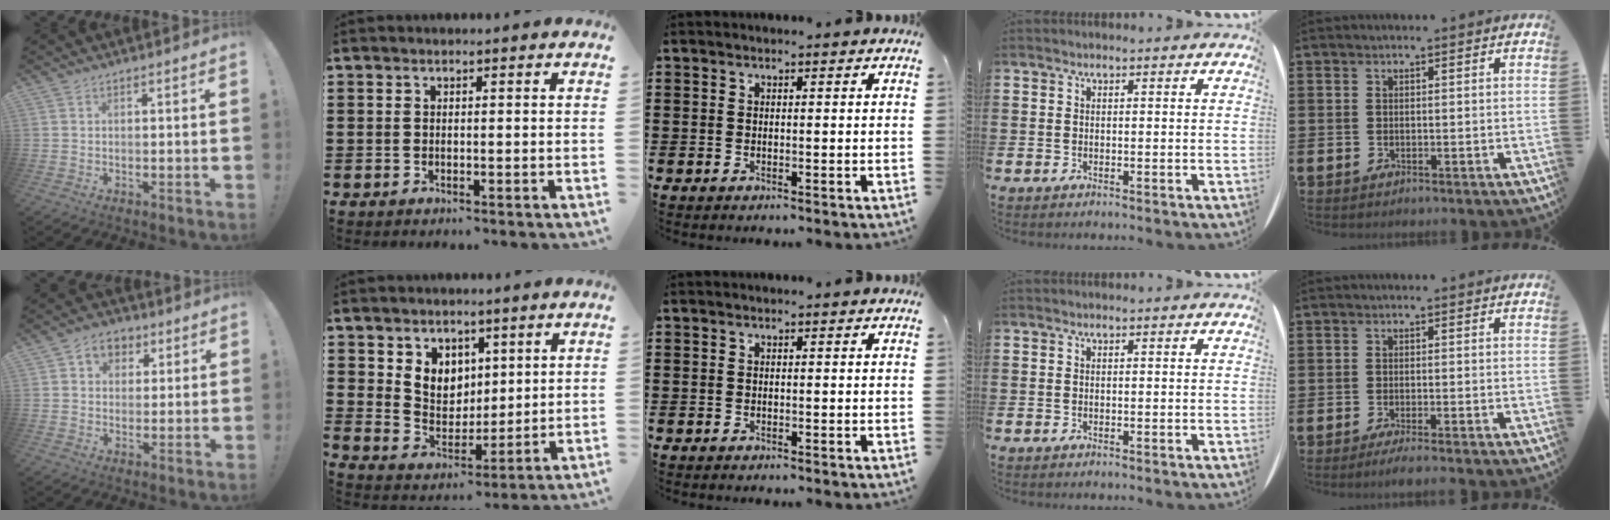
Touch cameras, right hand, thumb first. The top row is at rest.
{"thumb": {"total": 7.1, "force": [3.0, 5.8, 2.9], "torque": [-0.033, -0.009, 0.056]}, "index": {"total": 6.2, "force": [3.7, 4.9, 0.7], "torque": [-0.038, -0.007, 0.069]}, "little": {"total": 1.3, "force": [-0.9, 0.0, 1.0], "torque": [-0.014, 0.000, -0.017]}}